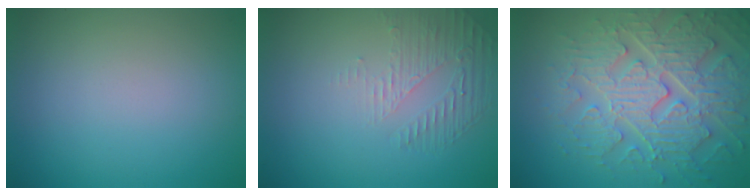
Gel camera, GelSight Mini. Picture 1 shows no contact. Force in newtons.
{"total": 1.7, "press": 0.8, "slide": 1.5}
{"total": 7.4, "press": 6.0, "slide": 4.3}